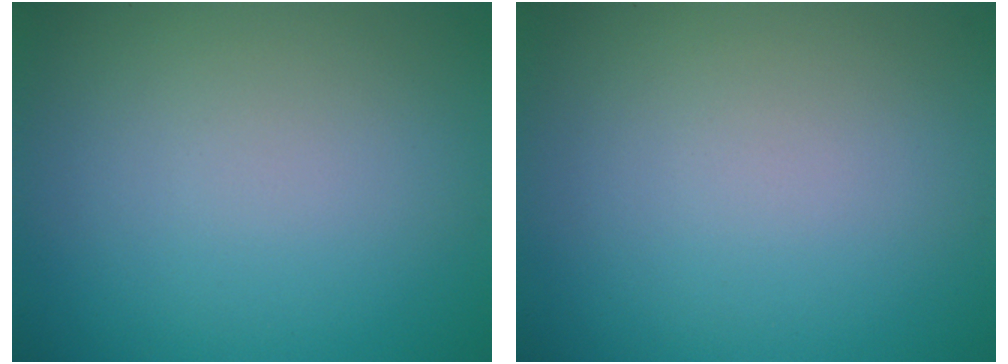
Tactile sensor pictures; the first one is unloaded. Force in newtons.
{"total": 0.0}